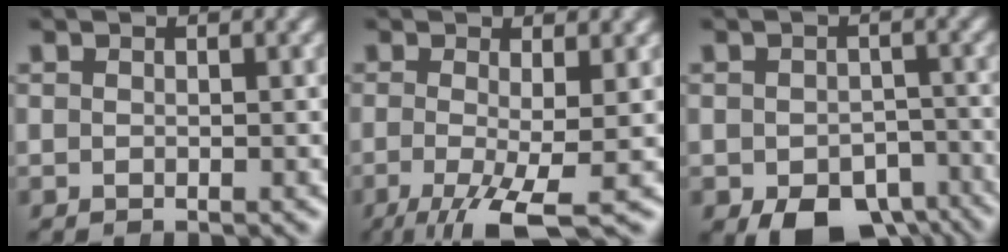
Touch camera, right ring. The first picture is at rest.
{"total": 4.9, "force": [-2.5, 1.3, 4.0], "torque": [-0.085, -0.038, -0.027]}
{"total": 7.4, "force": [-5.4, 3.8, 3.2], "torque": [-0.032, -0.034, -0.071]}